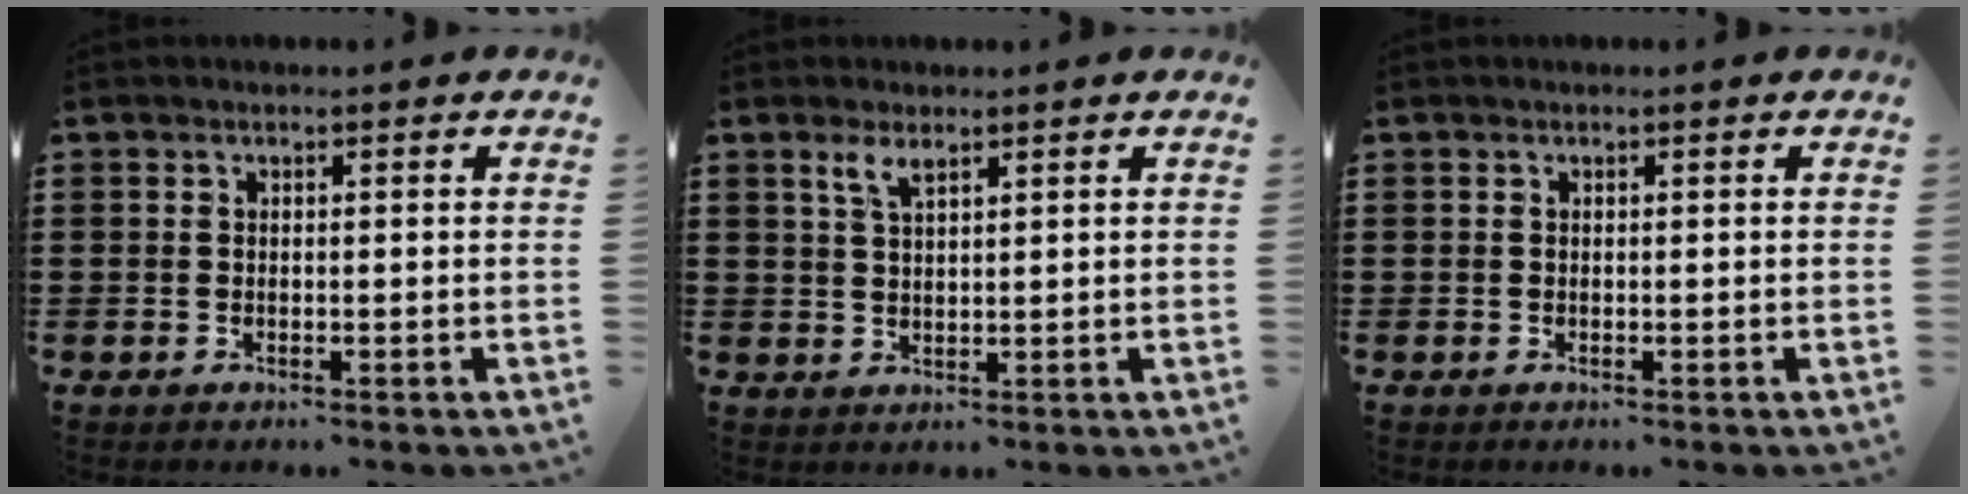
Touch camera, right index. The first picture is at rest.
{"total": 2.8, "force": [1.8, 0.8, 2.0], "torque": [-0.044, 0.005, 0.032]}
{"total": 0.0}